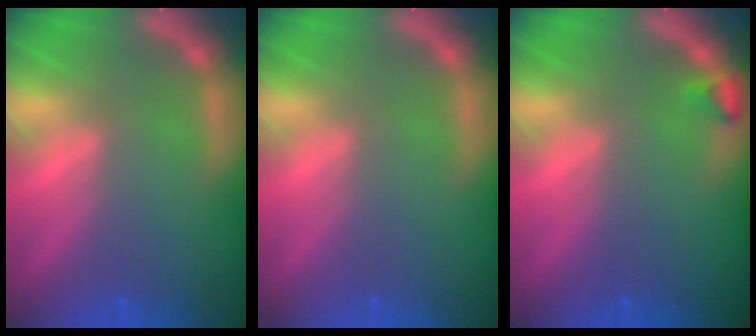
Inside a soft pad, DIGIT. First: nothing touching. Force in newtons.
{"total": 0.0}
{"total": 0.9}